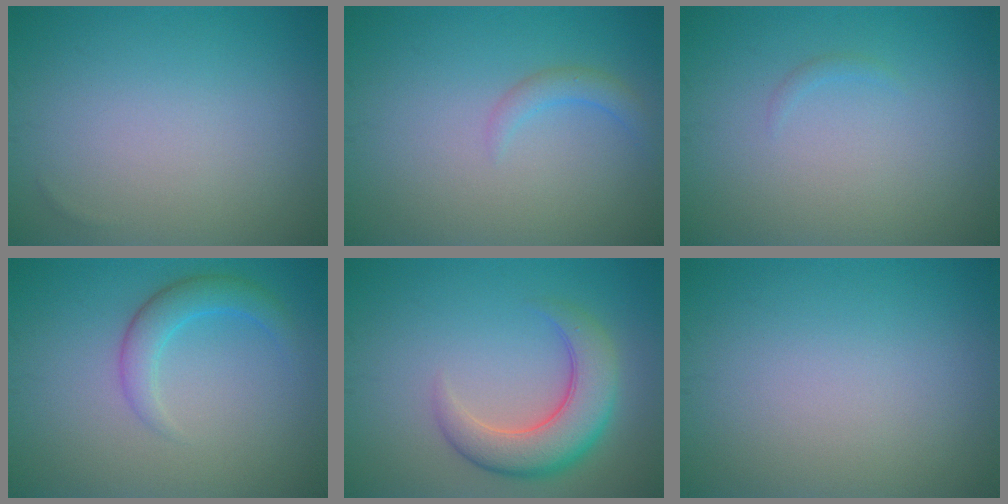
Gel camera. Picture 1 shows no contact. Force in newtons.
{"total": 1.5, "press": 1.5, "slide": 0.2}
{"total": 0.5, "press": 0.5, "slide": 0.1}
{"total": 2.8, "press": 2.8, "slide": 0.1}
{"total": 5.9, "press": 5.8, "slide": 0.6}
{"total": 0.0}